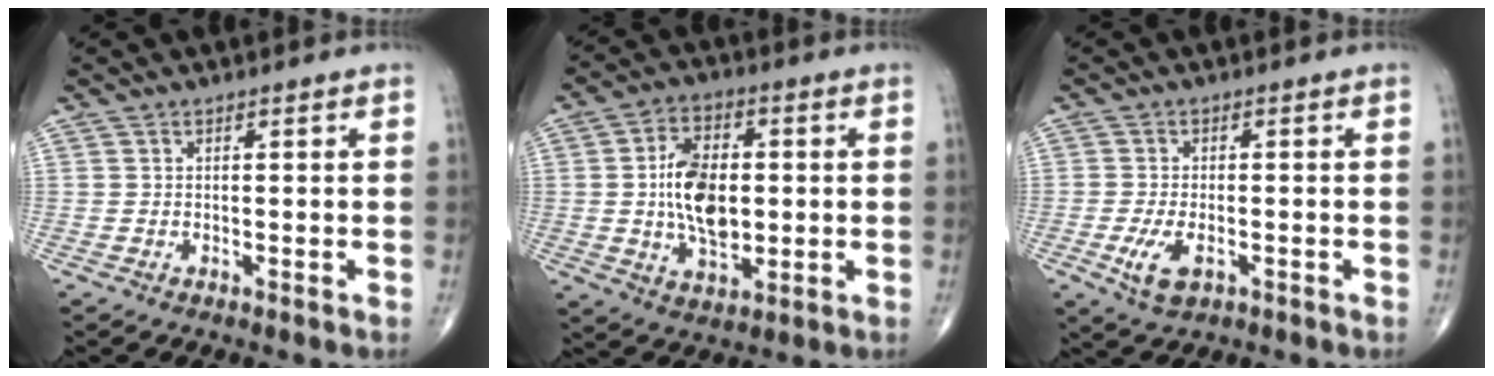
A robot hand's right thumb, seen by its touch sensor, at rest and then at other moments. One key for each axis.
{"total": 12.7, "fx": 0.2, "fy": 7.5, "fz": 10.2, "tx": -0.163, "ty": 0.001, "tz": 0.006}
{"total": 5.3, "fx": -2.0, "fy": 2.6, "fz": 4.2, "tx": -0.083, "ty": -0.002, "tz": -0.032}